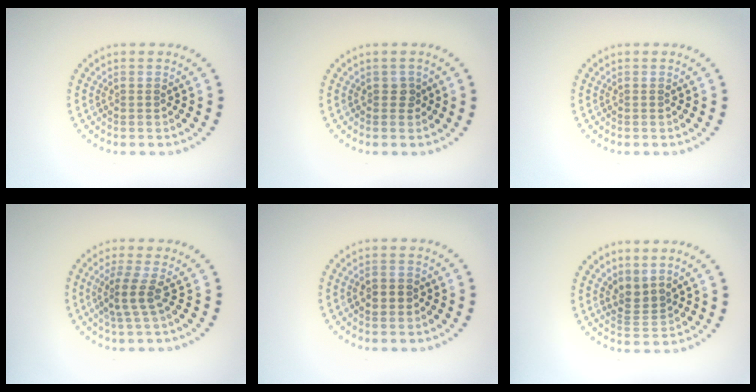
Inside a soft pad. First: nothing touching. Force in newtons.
{"total": 1.0, "press": 0.9, "slide": 0.4}
{"total": 0.0}
{"total": 2.5, "press": 1.8, "slide": 1.7}
{"total": 1.7, "press": 1.7, "slide": 0.4}
{"total": 2.3, "press": 1.5, "slide": 1.7}